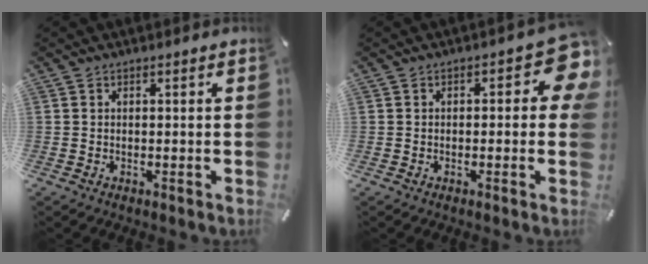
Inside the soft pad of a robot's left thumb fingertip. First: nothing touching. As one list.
[{"total": 7.6, "force": [1.4, 3.6, 6.6], "torque": [-0.081, -0.005, 0.020]}]